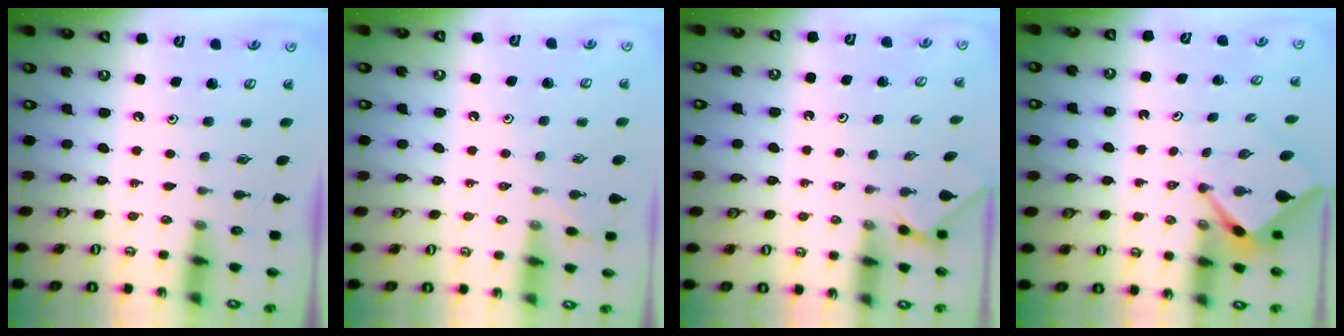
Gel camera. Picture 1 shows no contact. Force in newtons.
{"total": 3.1, "press": 3.1, "slide": 0.5}
{"total": 0.7, "press": 0.6, "slide": 0.3}
{"total": 2.6, "press": 2.6, "slide": 0.3}